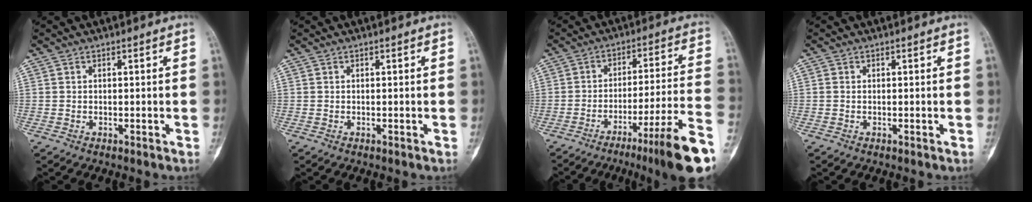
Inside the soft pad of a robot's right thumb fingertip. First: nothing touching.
{"total": 0.0}
{"total": 16.5, "force": [-10.5, 0.2, 12.6], "torque": [-0.162, 0.056, -0.156]}
{"total": 0.6, "force": [0.0, 0.5, 0.3], "torque": [-0.007, 0.000, -0.003]}